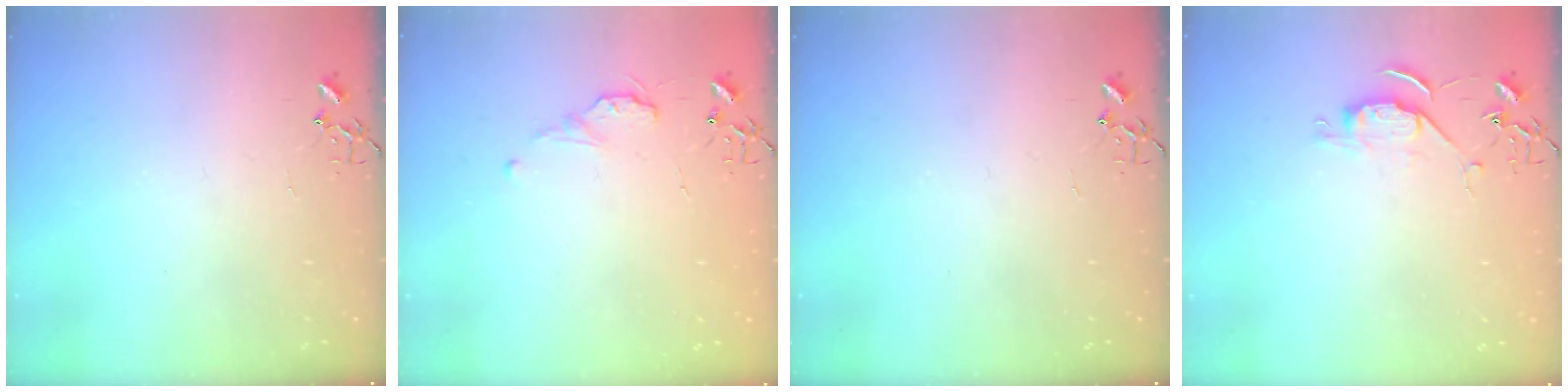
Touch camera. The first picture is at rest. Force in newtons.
{"total": 5.2, "press": 5.2, "slide": 0.7}
{"total": 0.0}
{"total": 6.2, "press": 6.2, "slide": 0.8}